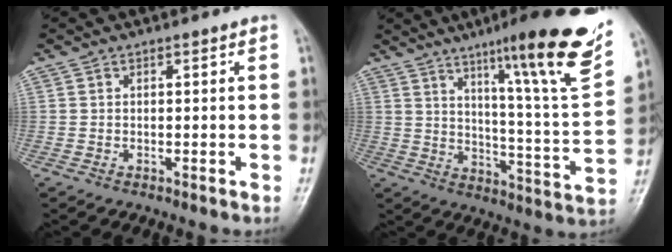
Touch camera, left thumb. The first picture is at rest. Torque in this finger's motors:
{"motor_torque": [0.75, 0.38, 1.54, -1.23, 0.11]}